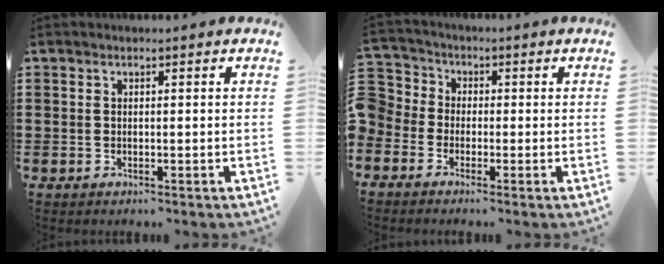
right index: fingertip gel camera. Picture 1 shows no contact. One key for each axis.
{"total": 3.0, "fx": -1.6, "fy": 2.5, "fz": -0.1, "tx": -0.030, "ty": 0.001, "tz": -0.045}